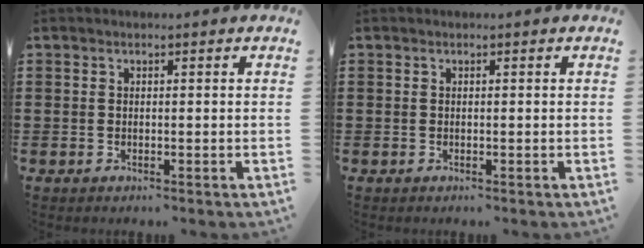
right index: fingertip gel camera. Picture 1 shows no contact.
{"total": 0.0}